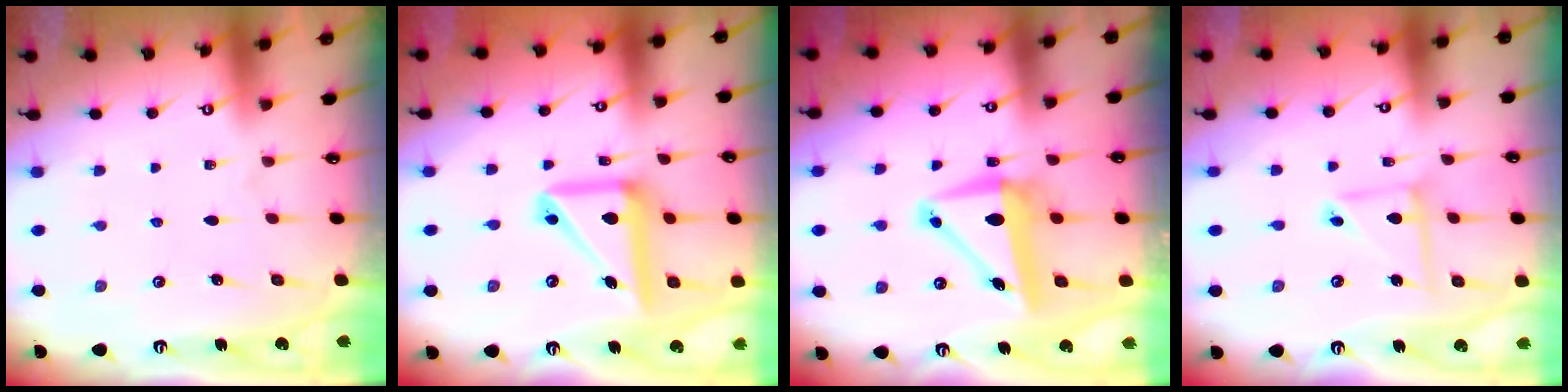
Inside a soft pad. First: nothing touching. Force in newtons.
{"total": 14.5, "press": 14.4, "slide": 2.0}
{"total": 10.1, "press": 9.8, "slide": 2.2}
{"total": 6.6, "press": 6.6, "slide": 0.5}